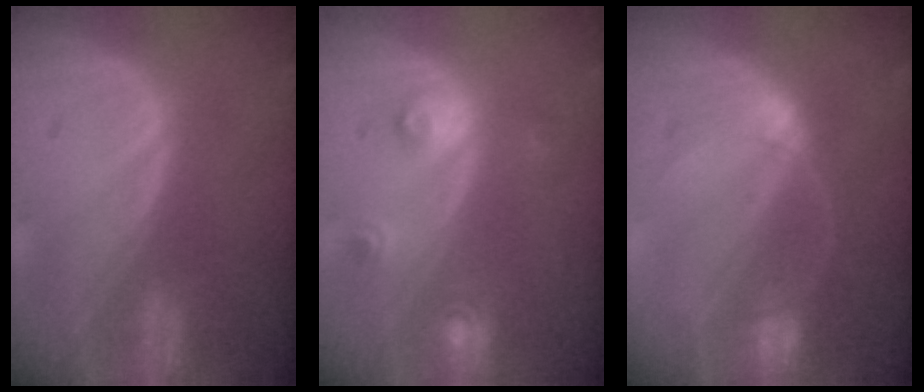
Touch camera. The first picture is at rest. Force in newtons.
{"total": 3.1, "press": 2.8, "slide": 1.2}
{"total": 6.8, "press": 6.0, "slide": 3.2}